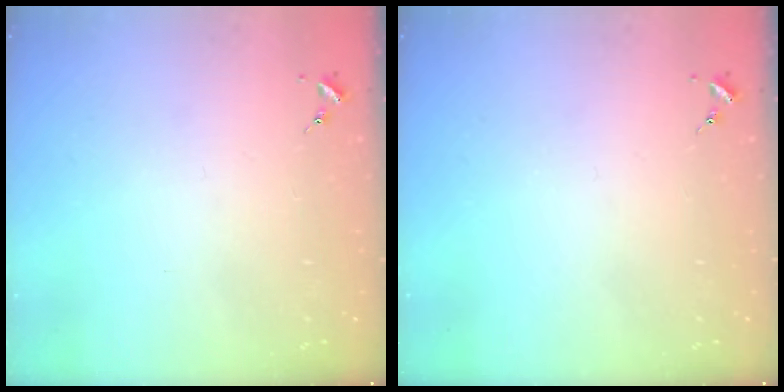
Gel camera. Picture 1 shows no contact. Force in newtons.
{"total": 0.0}